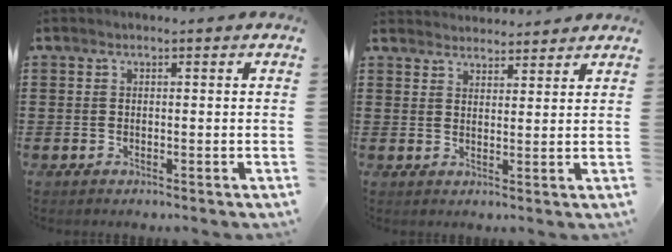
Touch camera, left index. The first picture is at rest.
{"total": 2.8, "force": [2.8, 0.4, -0.4], "torque": [-0.001, -0.007, 0.054]}